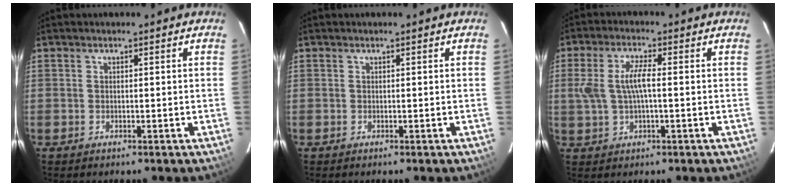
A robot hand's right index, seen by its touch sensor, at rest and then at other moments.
{"total": 0.0}
{"total": 6.4, "force": [0.1, 2.1, 6.0], "torque": [-0.122, 0.008, 0.007]}